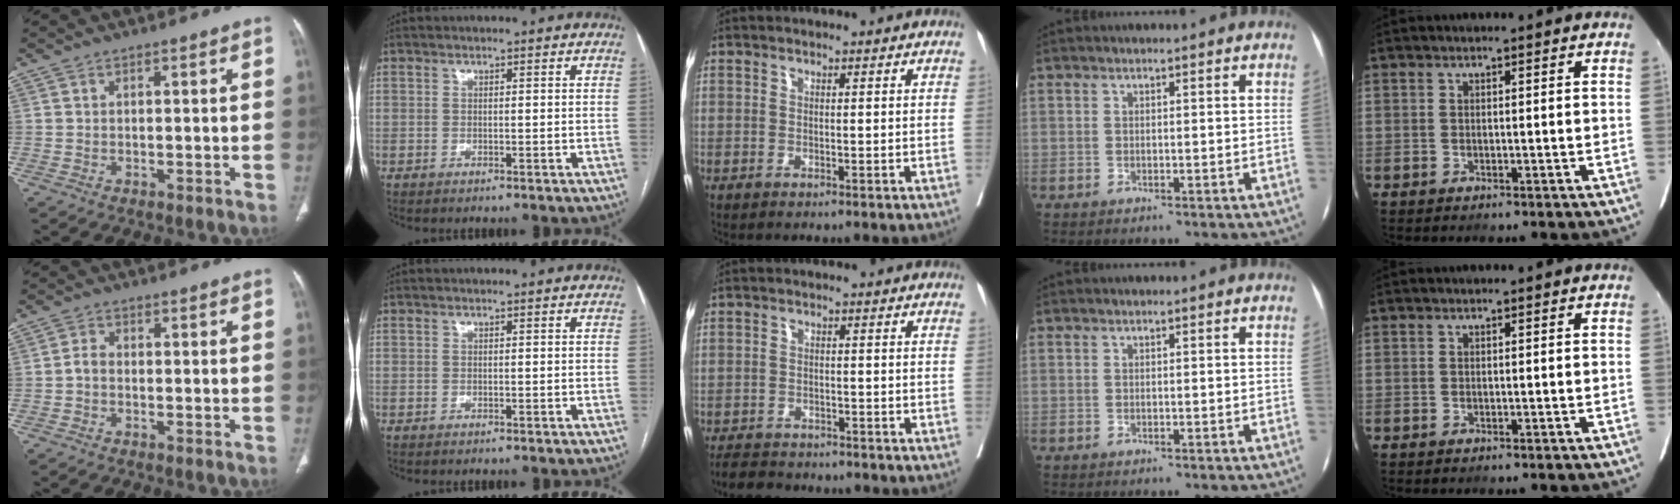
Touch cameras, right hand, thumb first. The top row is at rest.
{"thumb": {"total": 1.9, "force": [-0.6, 1.2, 1.3], "torque": [-0.023, 0.007, -0.018]}, "middle": {"total": 5.9, "force": [-5.4, 1.9, 1.2], "torque": [-0.017, -0.010, -0.084]}}